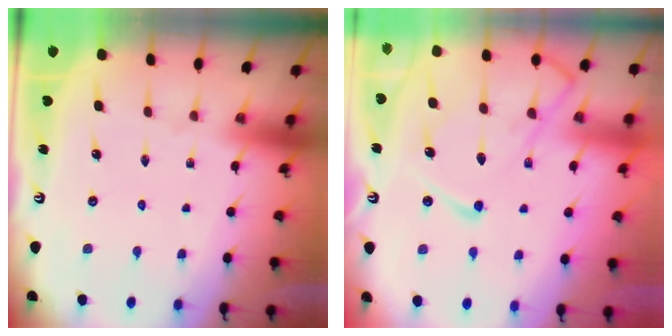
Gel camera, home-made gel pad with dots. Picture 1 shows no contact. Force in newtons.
{"total": 12.9, "press": 12.8, "slide": 1.4}